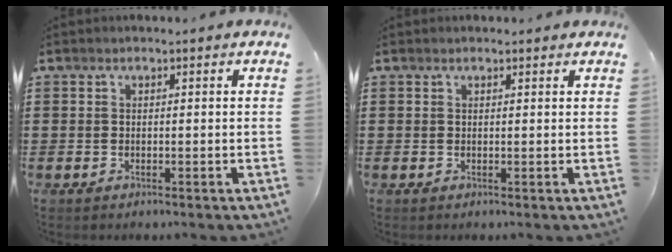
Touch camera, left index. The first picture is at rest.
{"total": 0.6, "force": [0.5, 0.3, 0.1], "torque": [-0.003, 0.004, 0.009]}